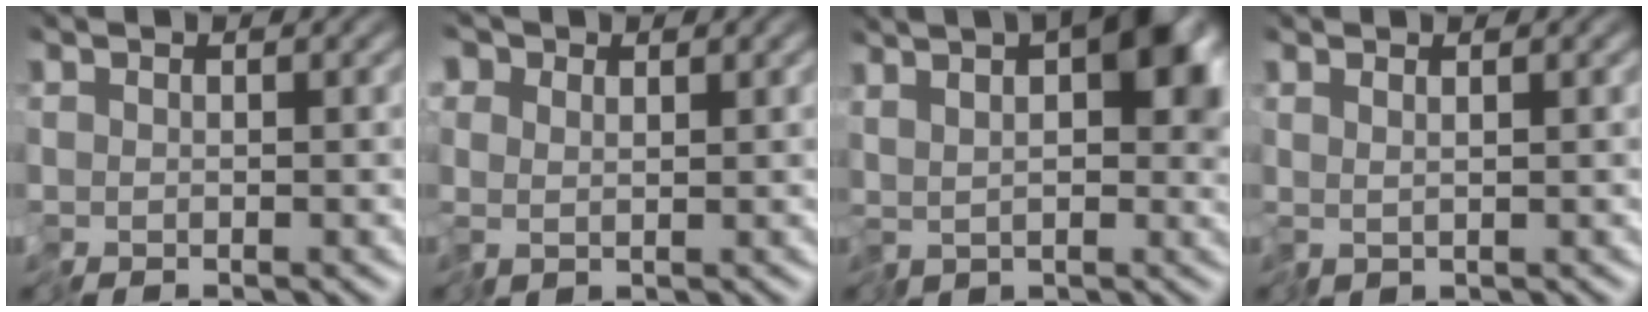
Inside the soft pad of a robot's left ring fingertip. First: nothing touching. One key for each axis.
{"total": 1.7, "fx": 1.1, "fy": 1.3, "fz": 0.4, "tx": -0.010, "ty": 0.006, "tz": 0.019}
{"total": 7.8, "fx": 2.8, "fy": 3.0, "fz": 6.7, "tx": -0.105, "ty": 0.010, "tz": 0.044}
{"total": 0.8, "fx": 0.5, "fy": -0.6, "fz": 0.0, "tx": 0.000, "ty": 0.002, "tz": 0.015}